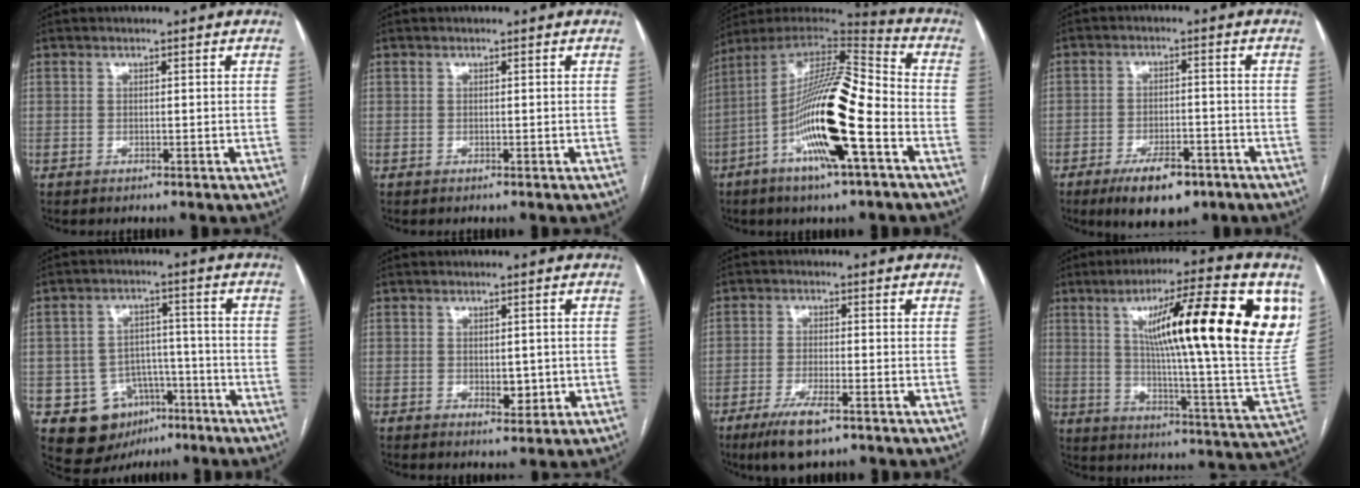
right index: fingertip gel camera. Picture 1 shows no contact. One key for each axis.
{"total": 0.0}
{"total": 20.0, "fx": -6.8, "fy": 2.9, "fz": 18.5, "tx": -0.342, "ty": -0.007, "tz": -0.121}
{"total": 8.6, "fx": -5.5, "fy": 3.4, "fz": 5.6, "tx": -0.090, "ty": -0.005, "tz": -0.085}
{"total": 10.1, "fx": -4.8, "fy": 8.2, "fz": 3.3, "tx": -0.047, "ty": 0.028, "tz": -0.061}
{"total": 3.8, "fx": -0.5, "fy": 2.2, "fz": 3.1, "tx": -0.036, "ty": 0.000, "tz": 0.002}
{"total": 7.0, "fx": -4.4, "fy": 1.2, "fz": 5.3, "tx": -0.105, "ty": -0.015, "tz": -0.074}
{"total": 27.1, "fx": 10.2, "fy": 2.1, "fz": 25.0, "tx": -0.319, "ty": 0.014, "tz": 0.149}